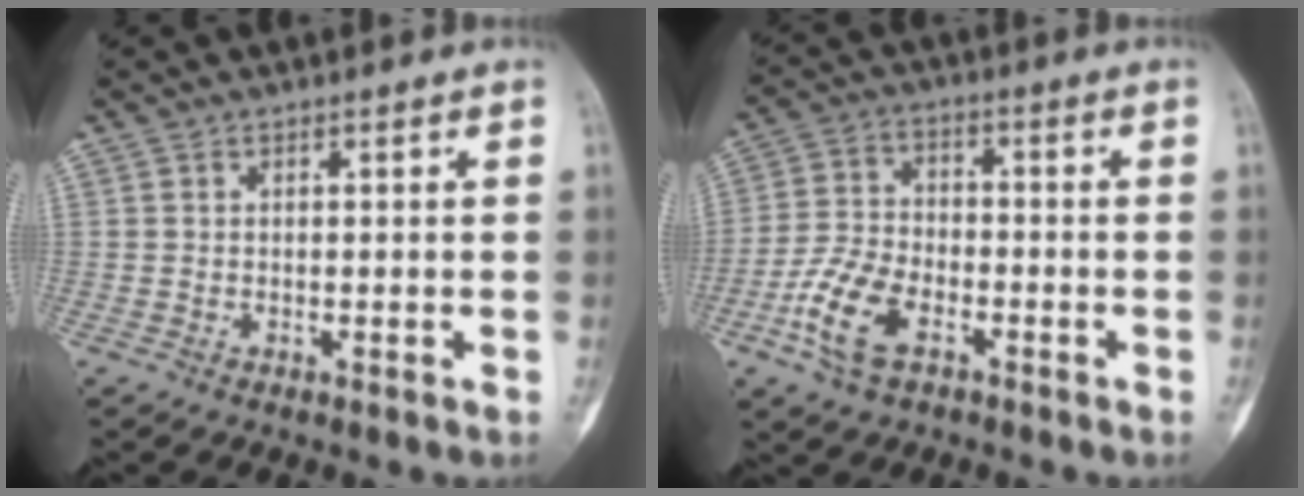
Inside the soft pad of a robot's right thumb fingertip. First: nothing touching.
{"total": 10.1, "force": [-4.7, 5.6, 6.9], "torque": [-0.144, 0.018, -0.093]}